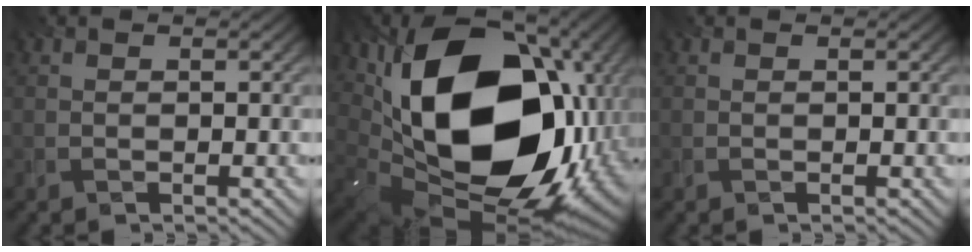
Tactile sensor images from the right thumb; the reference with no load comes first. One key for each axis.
{"total": 22.3, "fx": 3.8, "fy": 15.0, "fz": 16.1, "tx": -0.350, "ty": -0.036, "tz": 0.102}
{"total": 0.0}